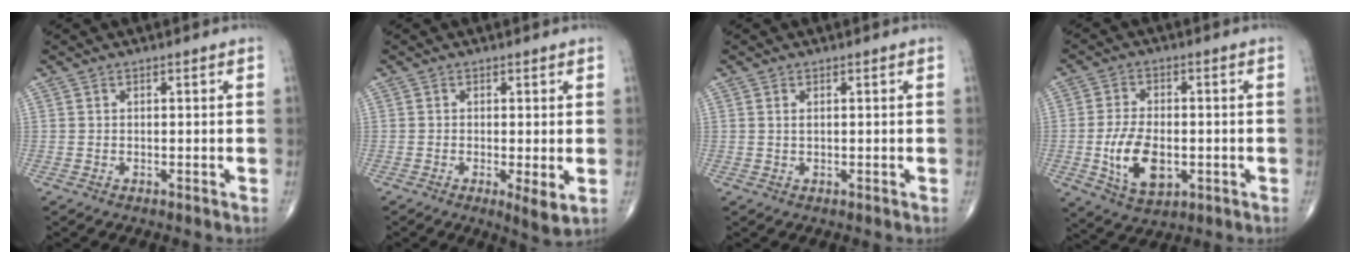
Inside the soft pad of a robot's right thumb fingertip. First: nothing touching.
{"total": 4.0, "force": [-0.7, 0.9, 3.9], "torque": [-0.069, -0.016, -0.015]}
{"total": 0.9, "force": [0.3, 0.4, 0.7], "torque": [-0.017, 0.002, 0.006]}
{"total": 10.6, "force": [-2.1, 6.0, 8.5], "torque": [-0.149, -0.002, -0.031]}